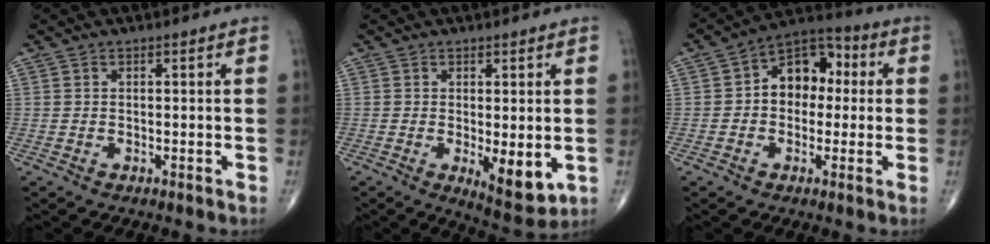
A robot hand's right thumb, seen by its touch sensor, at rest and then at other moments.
{"total": 7.1, "force": [-1.2, 2.7, 6.5], "torque": [-0.085, -0.020, -0.008]}
{"total": 11.1, "force": [1.1, 8.0, 7.7], "torque": [-0.075, 0.033, 0.001]}